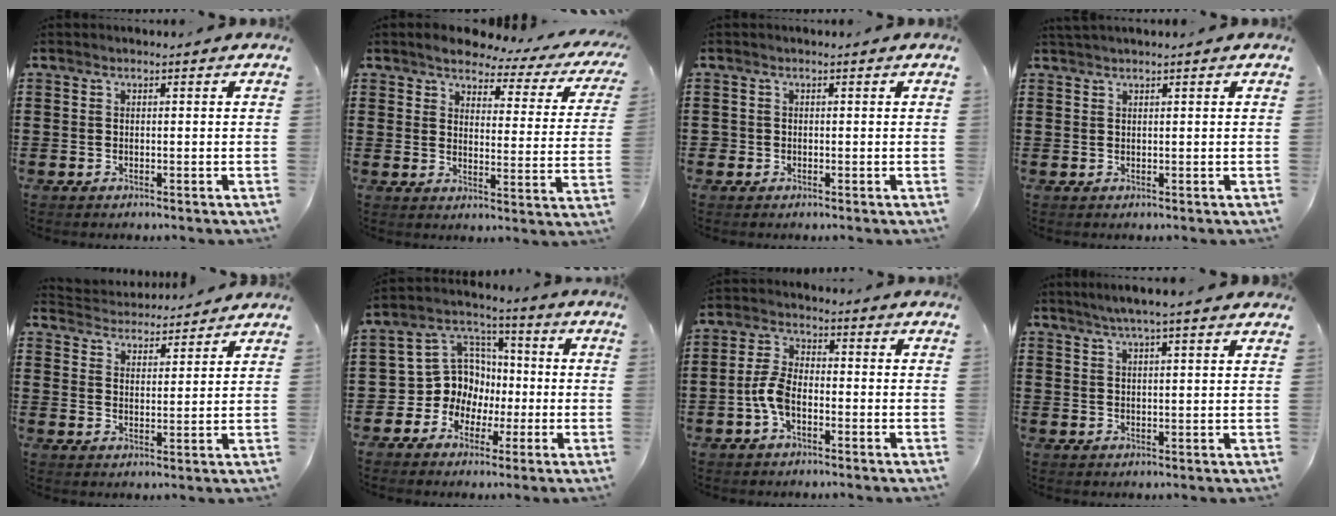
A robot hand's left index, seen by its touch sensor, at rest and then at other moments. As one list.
[{"total": 3.8, "force": [3.3, 0.8, 1.7], "torque": [-0.047, -0.024, 0.048]}, {"total": 0.8, "force": [-0.1, 0.8, 0.1], "torque": [-0.004, 0.003, -0.004]}, {"total": 1.1, "force": [0.9, -0.1, 0.6], "torque": [-0.011, -0.001, 0.018]}, {"total": 4.2, "force": [4.1, 0.3, -0.1], "torque": [-0.017, -0.024, 0.072]}, {"total": 9.3, "force": [-1.0, 8.9, 2.6], "torque": [-0.096, 0.000, -0.016]}, {"total": 5.2, "force": [-1.8, 2.7, 4.1], "torque": [-0.113, -0.004, -0.044]}, {"total": 3.6, "force": [3.0, -0.3, 2.0], "torque": [-0.047, -0.004, 0.053]}]